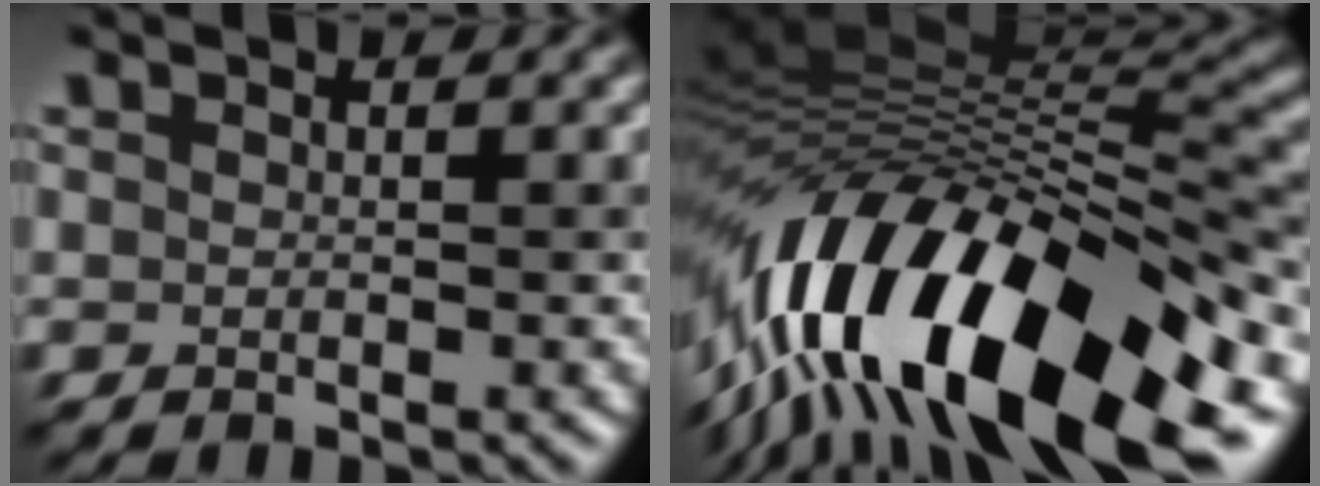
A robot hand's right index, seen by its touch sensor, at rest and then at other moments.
{"total": 17.4, "force": [-8.1, 6.5, 13.9], "torque": [-0.241, 0.011, -0.143]}